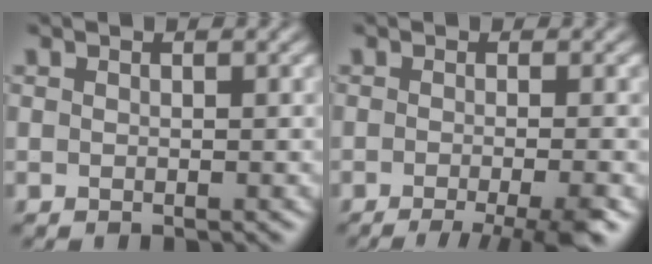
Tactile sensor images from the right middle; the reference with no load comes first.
{"total": 5.9, "force": [-3.2, 1.5, 4.8], "torque": [-0.048, -0.008, -0.046]}